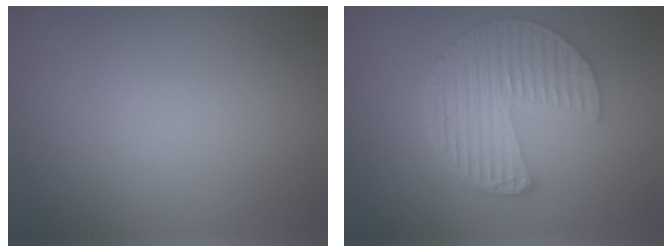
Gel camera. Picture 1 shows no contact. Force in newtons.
{"total": 6.6, "press": 4.9, "slide": 4.4}